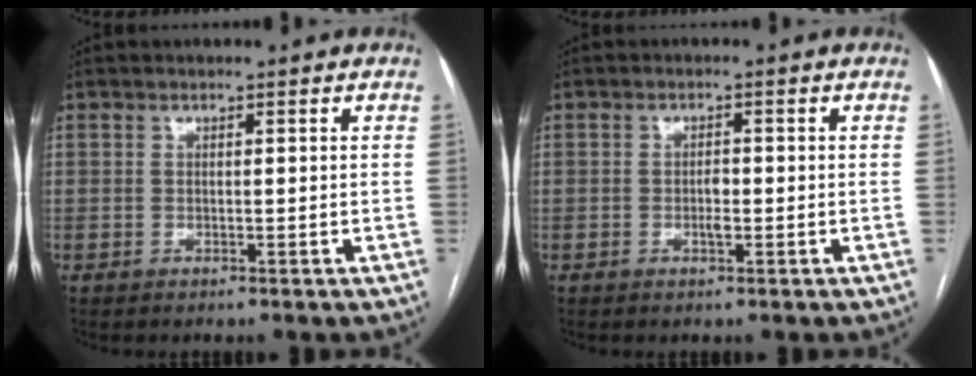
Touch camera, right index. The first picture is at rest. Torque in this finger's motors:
{"motor_torque": [0.44, 0.14, 0.03, 0.03]}